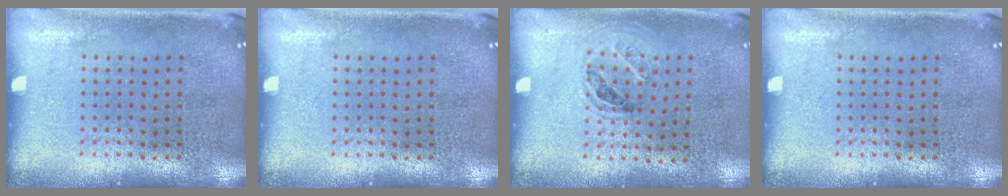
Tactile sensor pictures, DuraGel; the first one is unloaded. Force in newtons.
{"total": 0.0}
{"total": 1.0, "press": 0.7, "slide": 0.6}
{"total": 0.0}